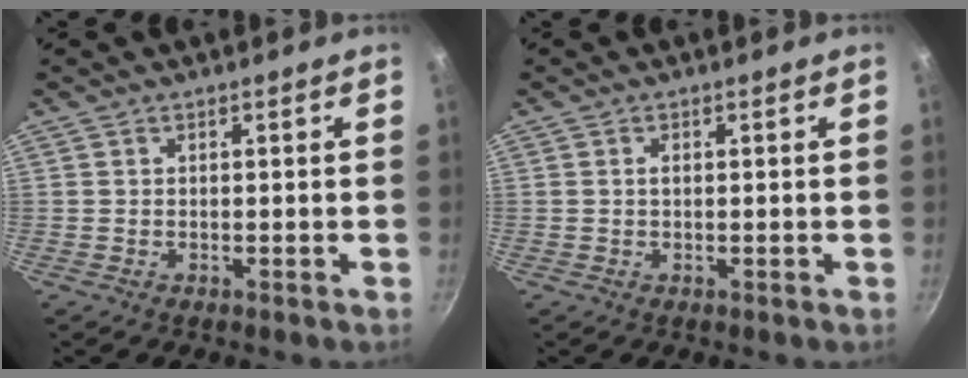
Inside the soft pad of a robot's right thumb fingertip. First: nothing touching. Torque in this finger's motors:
{"motor_torque": [-0.05, 0.29, 0.24, 0.07, -0.03]}